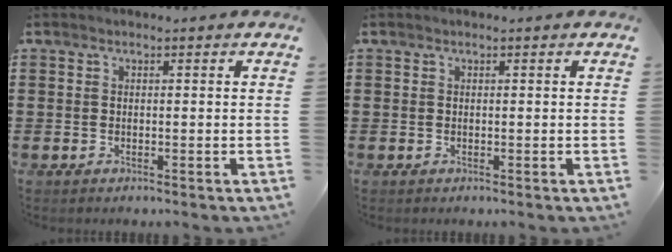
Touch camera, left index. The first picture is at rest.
{"total": 0.0}